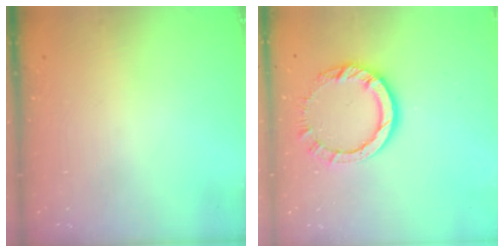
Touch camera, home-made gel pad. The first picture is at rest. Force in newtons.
{"total": 8.6, "press": 8.5, "slide": 1.0}